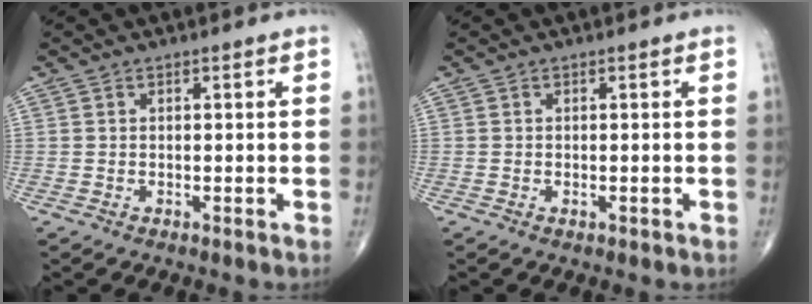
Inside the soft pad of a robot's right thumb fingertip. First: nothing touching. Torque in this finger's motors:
{"motor_torque": [-0.09, -0.07, -0.29, -0.20, -0.01]}